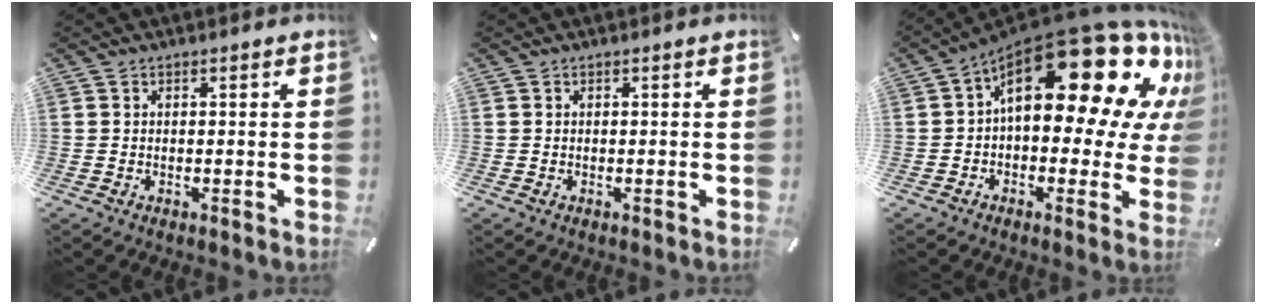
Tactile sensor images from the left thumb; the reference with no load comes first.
{"total": 0.0}
{"total": 28.3, "force": [11.3, 13.1, 22.4], "torque": [-0.338, -0.089, 0.195]}